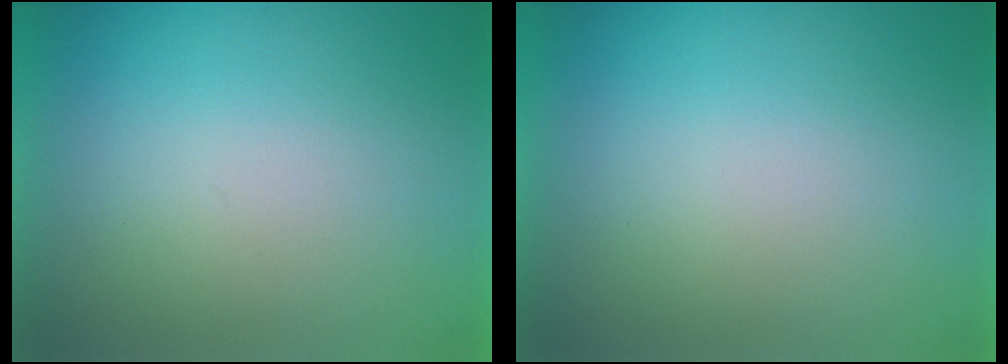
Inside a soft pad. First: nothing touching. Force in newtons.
{"total": 1.2}